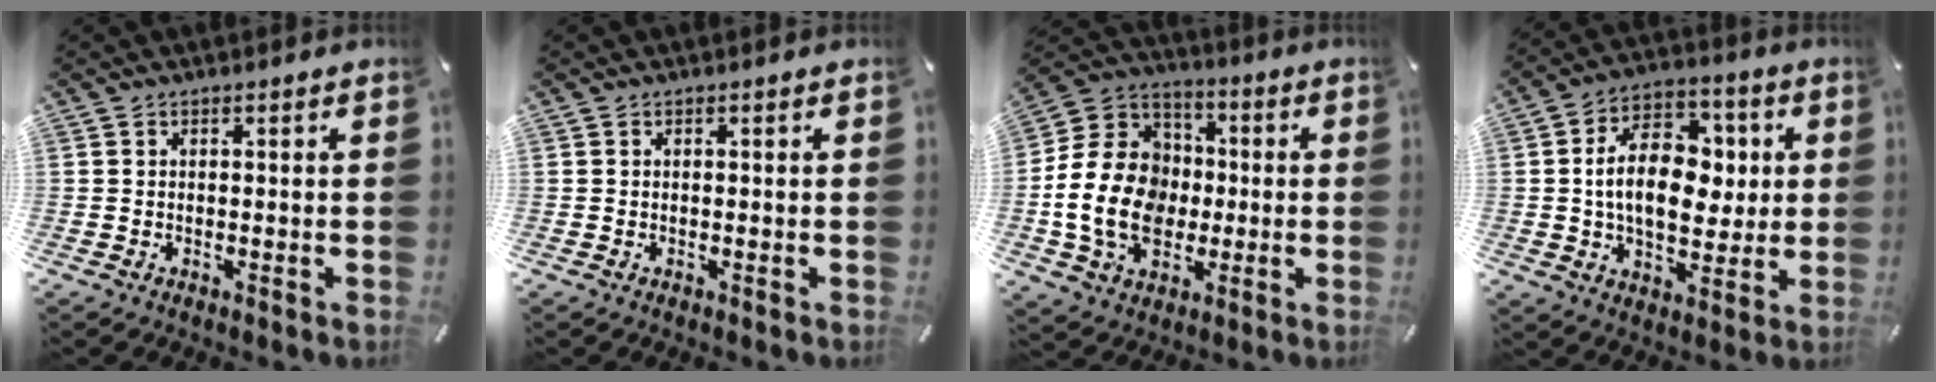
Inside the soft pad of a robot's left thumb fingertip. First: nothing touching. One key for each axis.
{"total": 0.0}
{"total": 17.9, "fx": -2.6, "fy": 14.5, "fz": 10.1, "tx": -0.229, "ty": 0.023, "tz": -0.046}
{"total": 15.7, "fx": 0.8, "fy": 10.8, "fz": 11.3, "tx": -0.193, "ty": 0.011, "tz": 0.015}